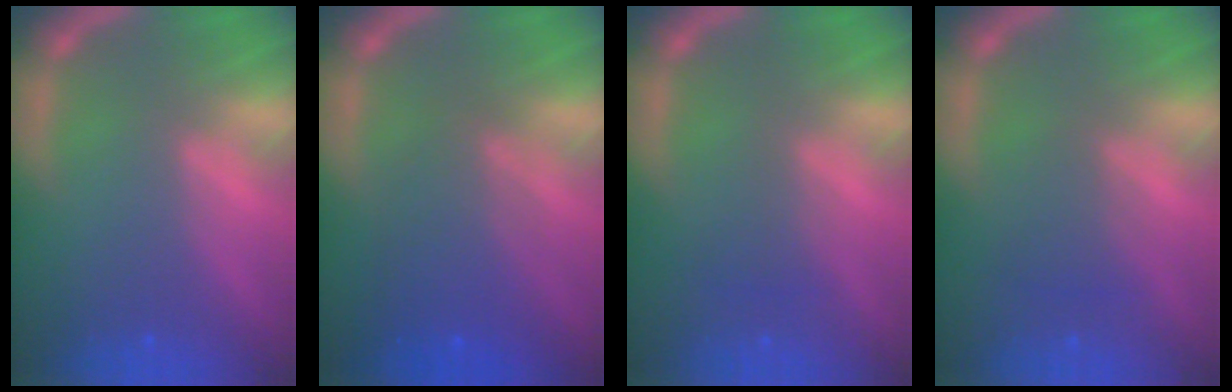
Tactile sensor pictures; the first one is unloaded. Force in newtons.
{"total": 5.1}
{"total": 1.5}
{"total": 2.0}